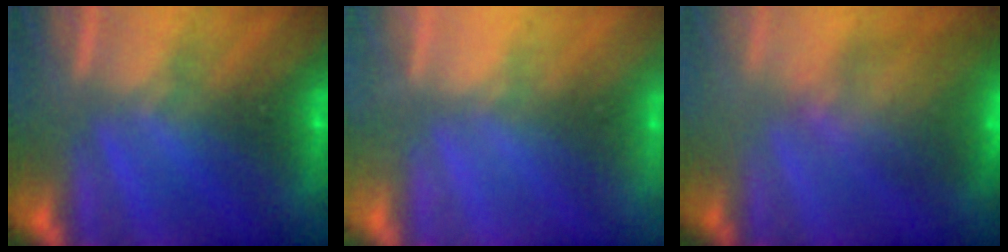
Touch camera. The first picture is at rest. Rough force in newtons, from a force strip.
{"total": 2.2}
{"total": 8.7}